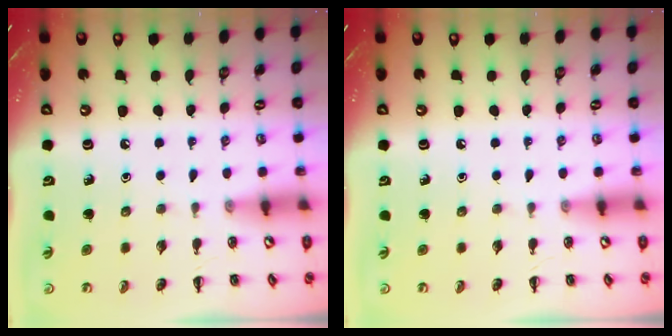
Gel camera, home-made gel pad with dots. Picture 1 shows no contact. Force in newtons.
{"total": 0.0}